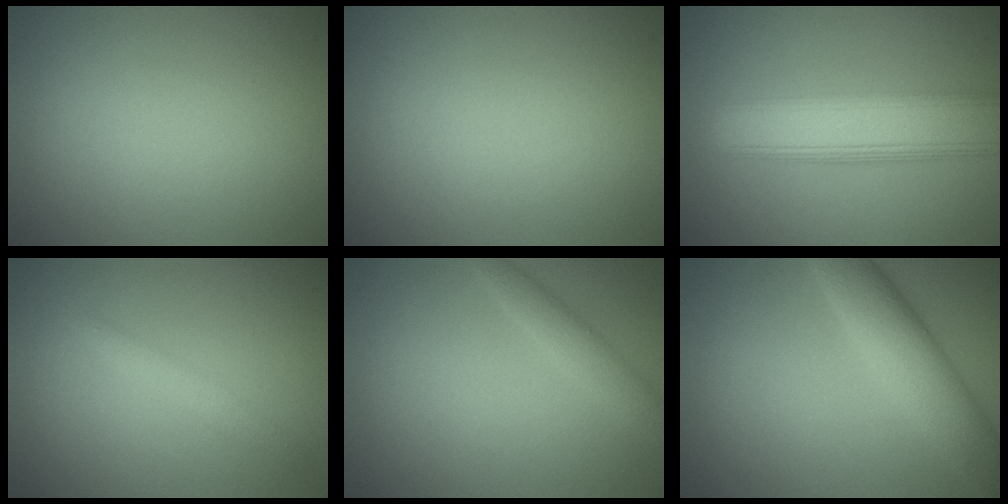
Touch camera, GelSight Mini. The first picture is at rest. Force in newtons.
{"total": 0.0}
{"total": 7.6, "press": 7.6, "slide": 0.2}
{"total": 1.4, "press": 1.4, "slide": 0.1}
{"total": 1.9, "press": 1.9, "slide": 0.1}
{"total": 5.4, "press": 5.4, "slide": 0.1}